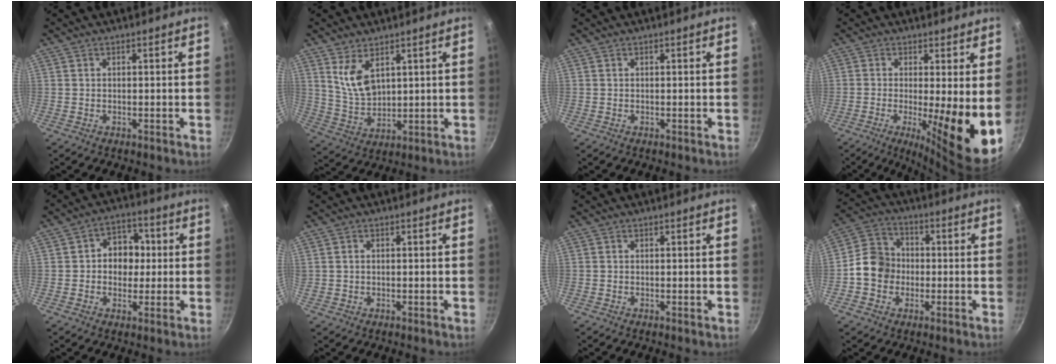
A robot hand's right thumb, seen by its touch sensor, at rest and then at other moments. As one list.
[{"total": 7.5, "force": [3.7, 3.9, 5.1], "torque": [-0.088, -0.036, 0.085]}, {"total": 0.0}, {"total": 12.9, "force": [-1.1, 2.8, 12.6], "torque": [-0.173, -0.029, -0.014]}, {"total": 8.4, "force": [0.5, 6.8, 4.8], "torque": [-0.019, 0.012, -0.002]}, {"total": 0.9, "force": [0.2, 0.8, 0.4], "torque": [-0.007, 0.005, 0.004]}, {"total": 0.0}, {"total": 9.2, "force": [-1.4, 8.0, 4.3], "torque": [-0.048, 0.024, -0.044]}]